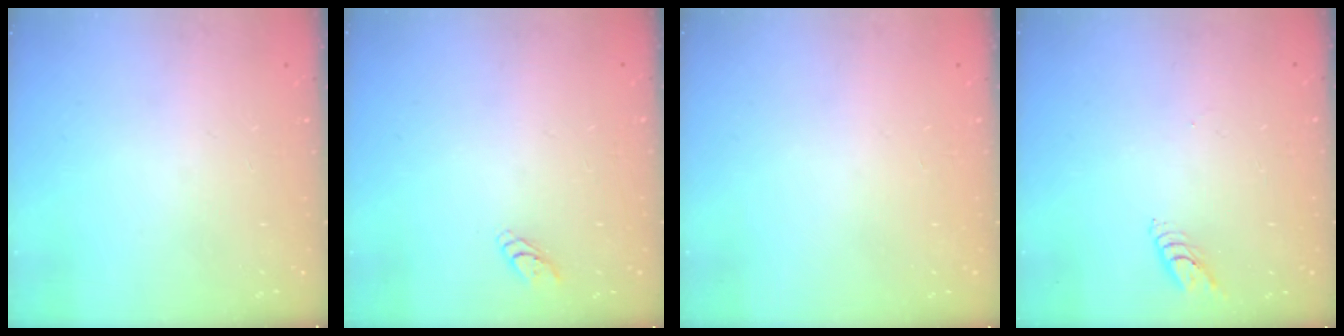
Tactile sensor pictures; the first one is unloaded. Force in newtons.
{"total": 2.8, "press": 2.8, "slide": 0.3}
{"total": 0.0}
{"total": 3.1, "press": 3.1, "slide": 0.4}